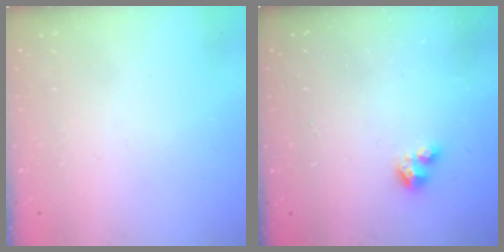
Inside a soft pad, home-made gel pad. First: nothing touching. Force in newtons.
{"total": 2.9, "press": 2.9, "slide": 0.2}